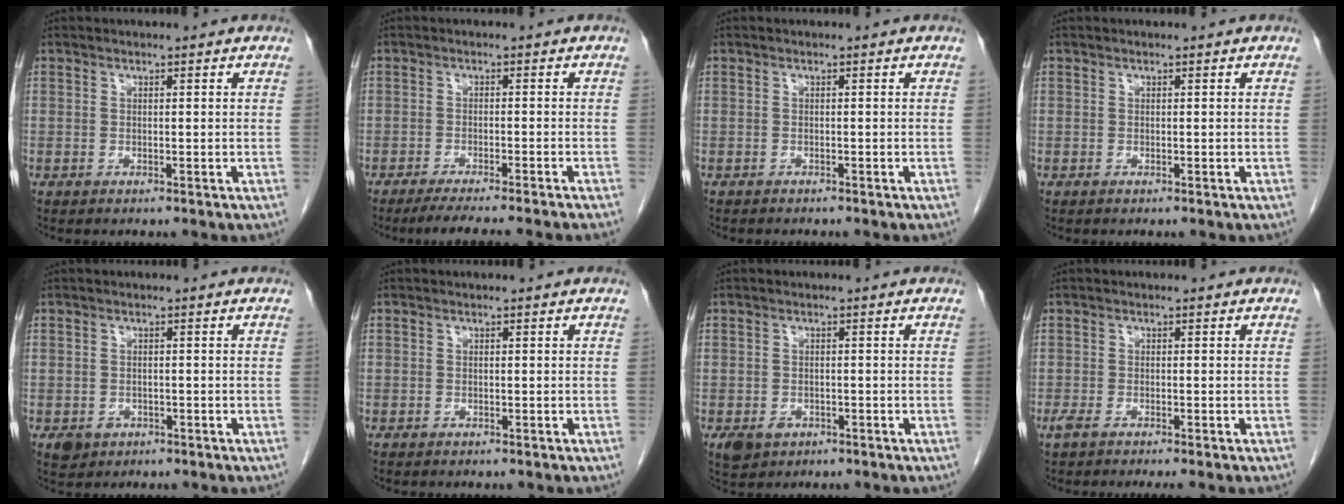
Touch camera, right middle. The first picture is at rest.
{"total": 8.8, "force": [-7.6, -0.9, 4.4], "torque": [-0.040, -0.020, -0.112]}
{"total": 1.3, "force": [-1.2, 0.5, 0.4], "torque": [-0.013, -0.002, -0.013]}
{"total": 0.0}
{"total": 2.5, "force": [-1.2, 2.1, 0.7], "torque": [-0.009, 0.003, -0.012]}
{"total": 0.0}
{"total": 2.9, "force": [-1.4, 2.2, 1.3], "torque": [-0.022, 0.000, -0.013]}
{"total": 3.2, "force": [-2.4, 0.3, 2.0], "torque": [-0.030, -0.007, -0.039]}